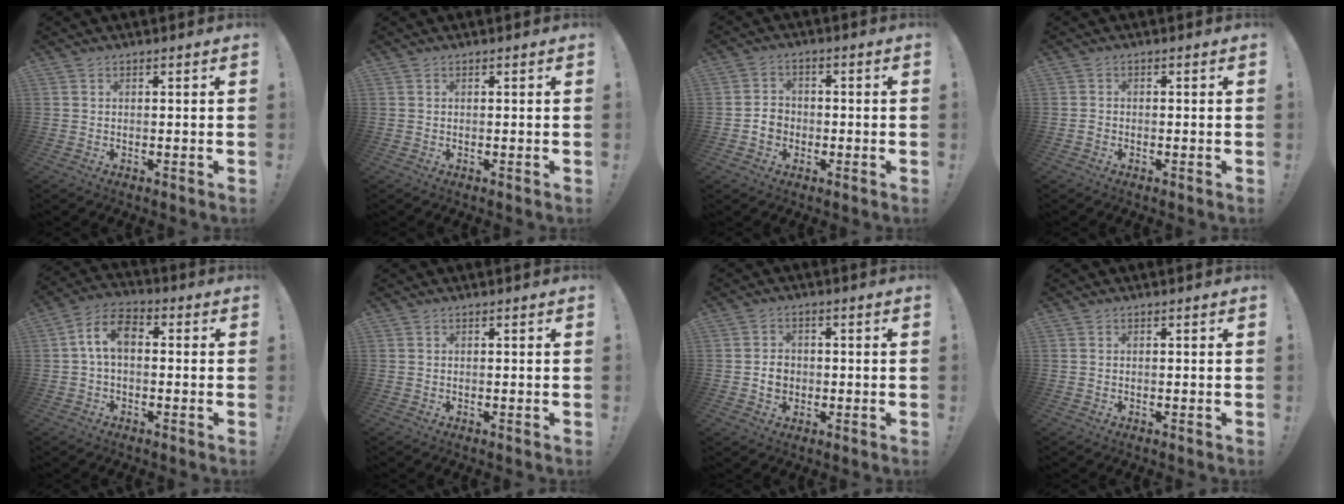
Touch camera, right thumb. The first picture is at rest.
{"total": 0.0}
{"total": 3.7, "force": [-1.1, 3.1, 1.6], "torque": [-0.016, 0.007, -0.021]}
{"total": 1.1, "force": [-0.6, 0.8, 0.4], "torque": [-0.010, 0.006, -0.011]}
{"total": 8.3, "force": [0.5, 5.0, 6.6], "torque": [-0.131, 0.011, 0.014]}
{"total": 0.0}
{"total": 5.0, "force": [-0.6, 4.3, 2.4], "torque": [-0.024, 0.007, -0.009]}
{"total": 0.0}